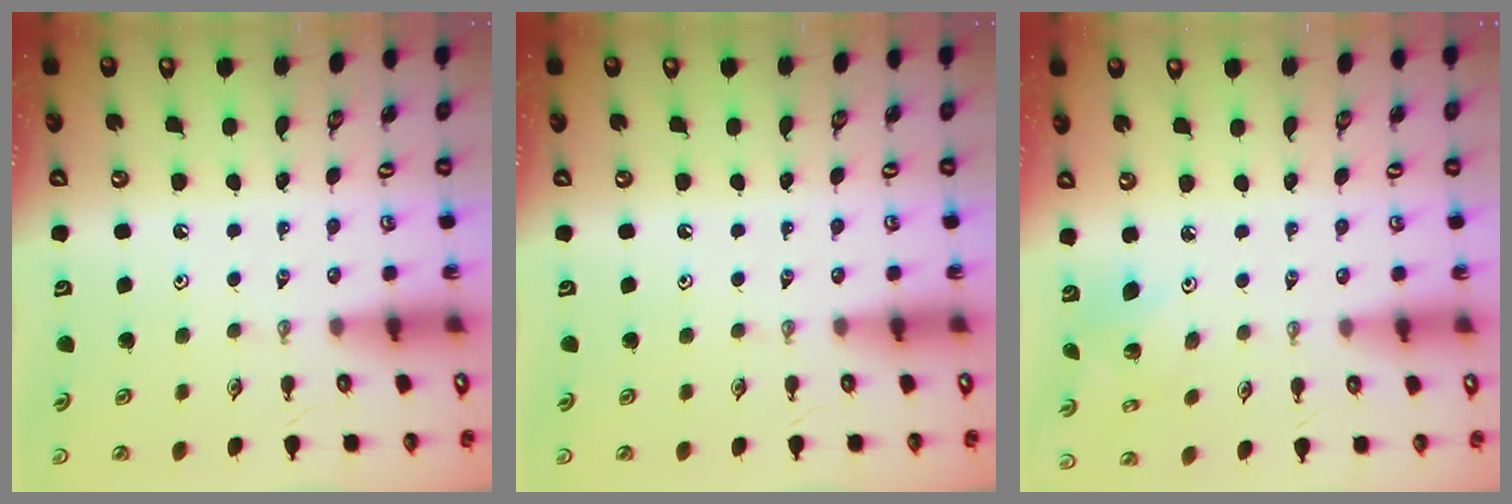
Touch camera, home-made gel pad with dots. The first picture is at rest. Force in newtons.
{"total": 0.0}
{"total": 4.2, "press": 4.2, "slide": 0.3}